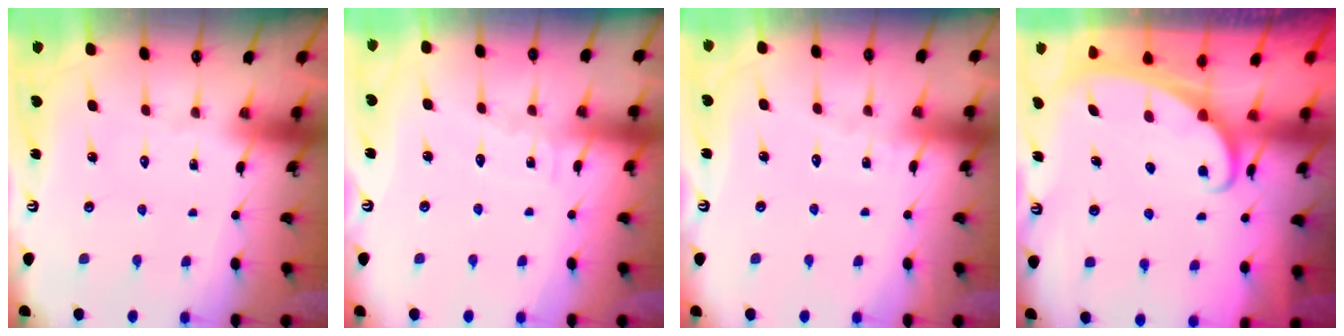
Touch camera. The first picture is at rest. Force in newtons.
{"total": 5.5, "press": 5.5, "slide": 0.5}
{"total": 4.1, "press": 4.1, "slide": 0.4}
{"total": 2.2, "press": 2.2, "slide": 0.3}